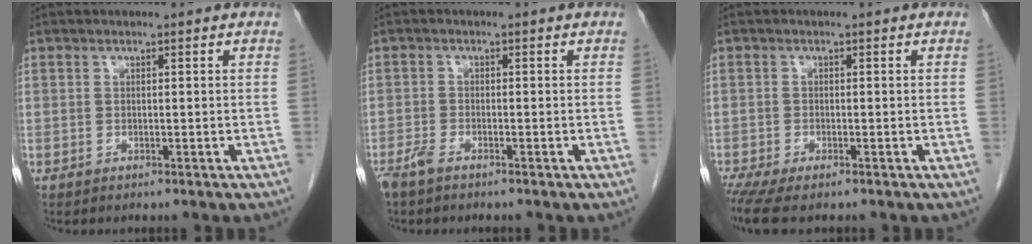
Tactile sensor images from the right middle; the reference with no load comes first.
{"total": 2.3, "force": [-1.9, 0.4, 1.4], "torque": [-0.032, -0.003, -0.038]}
{"total": 5.0, "force": [-3.8, 0.9, 3.1], "torque": [-0.054, -0.013, -0.067]}